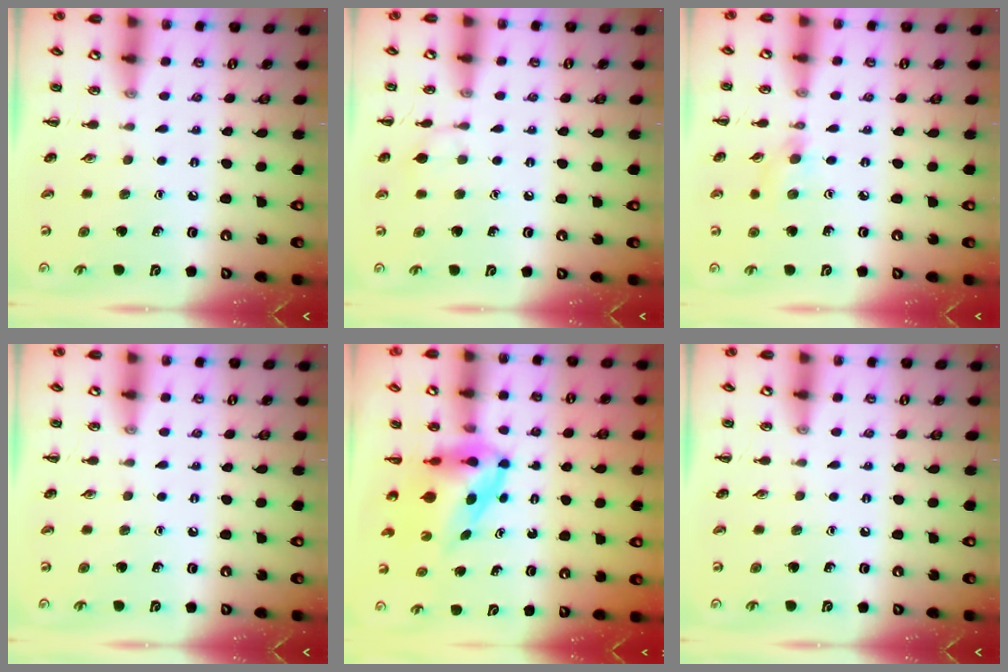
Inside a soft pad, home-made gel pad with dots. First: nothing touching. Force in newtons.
{"total": 5.8, "press": 5.6, "slide": 1.6}
{"total": 4.9, "press": 4.6, "slide": 1.8}
{"total": 0.0}
{"total": 4.6, "press": 4.5, "slide": 1.1}
{"total": 0.0}